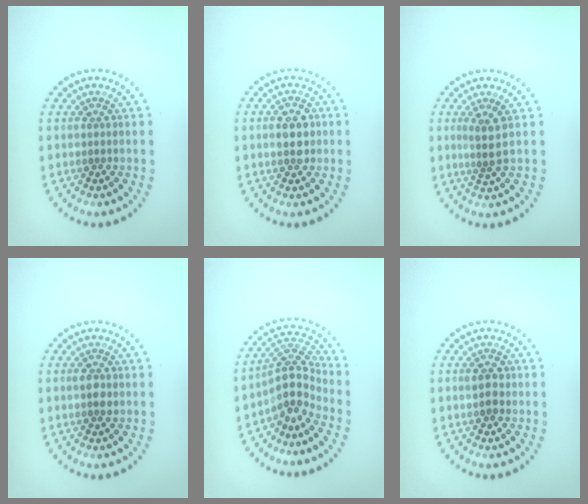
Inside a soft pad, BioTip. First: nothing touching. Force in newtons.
{"total": 2.4, "press": 2.3, "slide": 0.2}
{"total": 1.9, "press": 1.4, "slide": 1.4}
{"total": 1.2, "press": 1.2, "slide": 0.2}
{"total": 3.8, "press": 2.7, "slide": 2.7}
{"total": 1.6, "press": 1.5, "slide": 0.2}